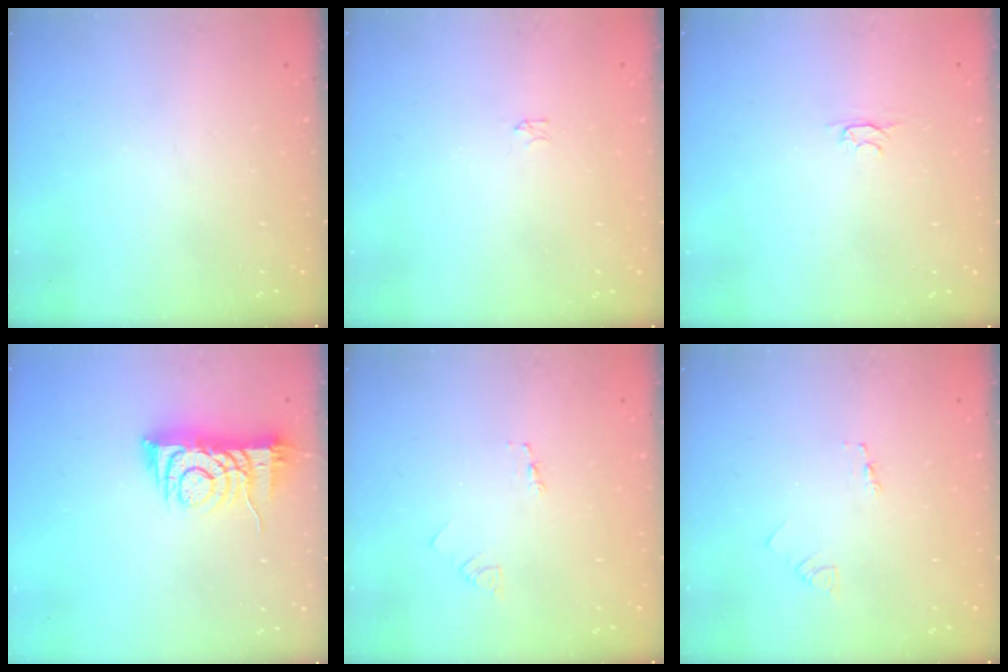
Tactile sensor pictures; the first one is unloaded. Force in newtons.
{"total": 0.0}
{"total": 2.4, "press": 2.3, "slide": 0.5}
{"total": 8.0, "press": 7.9, "slide": 1.3}
{"total": 1.8, "press": 1.8, "slide": 0.2}
{"total": 1.8, "press": 1.8, "slide": 0.2}